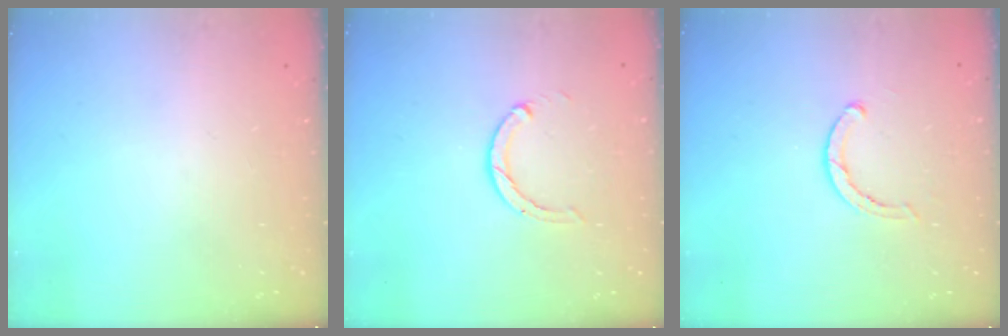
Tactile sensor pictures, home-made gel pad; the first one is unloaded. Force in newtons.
{"total": 2.0, "press": 2.0, "slide": 0.3}
{"total": 2.8, "press": 2.8, "slide": 0.2}